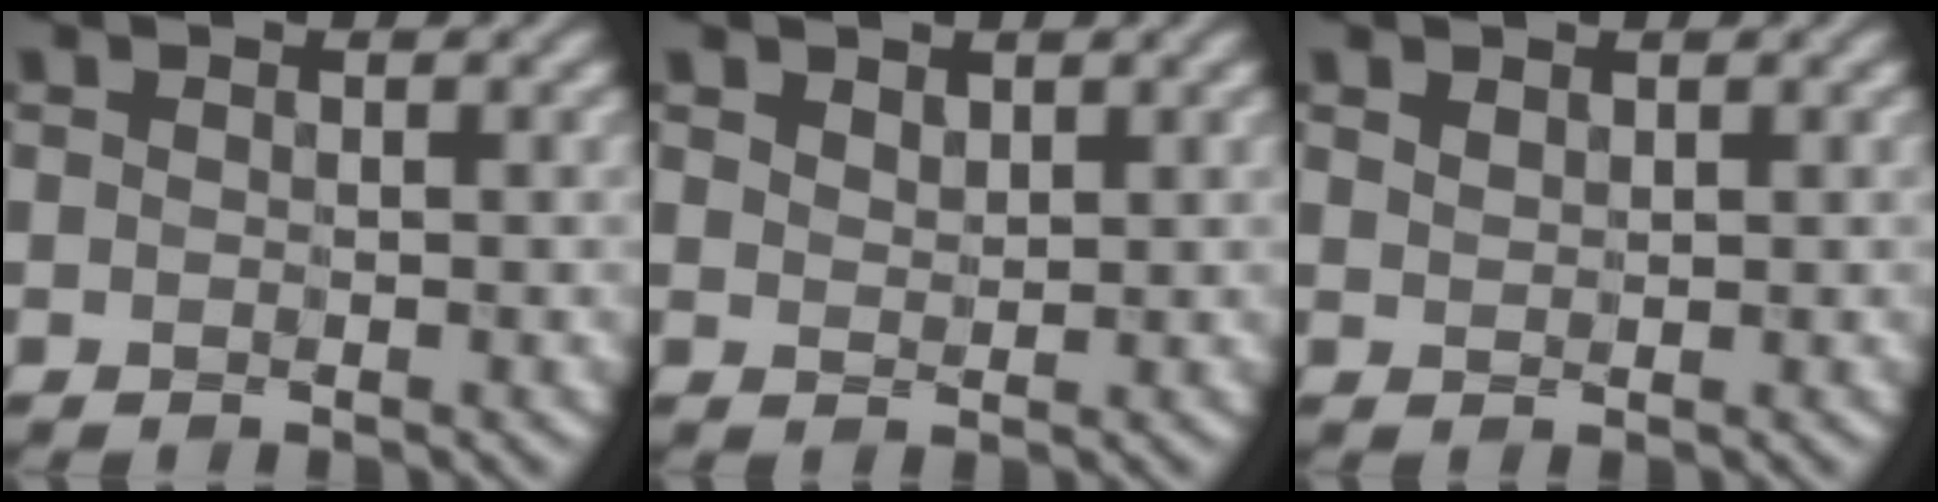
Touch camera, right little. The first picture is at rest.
{"total": 1.6, "force": [1.1, 0.9, 0.8], "torque": [-0.017, 0.000, 0.024]}
{"total": 1.0, "force": [0.7, 0.6, 0.5], "torque": [-0.011, 0.001, 0.017]}